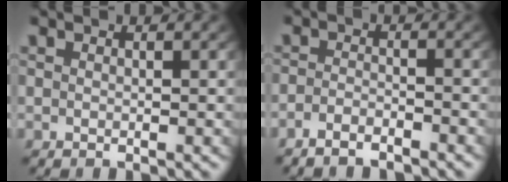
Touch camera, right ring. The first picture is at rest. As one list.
[{"total": 2.7, "force": [-2.6, 0.4, 0.6], "torque": [-0.016, -0.009, -0.043]}]